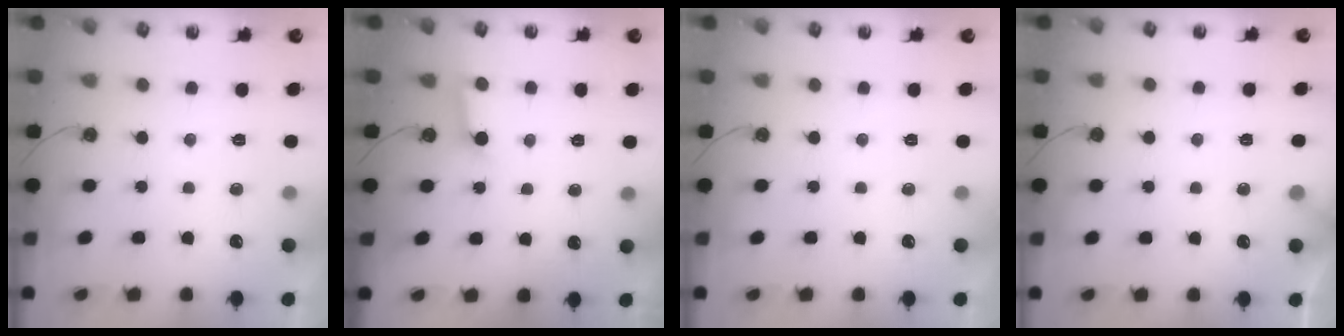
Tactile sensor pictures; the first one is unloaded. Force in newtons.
{"total": 3.5, "press": 3.5, "slide": 0.4}
{"total": 0.0}
{"total": 2.4, "press": 2.4, "slide": 0.1}